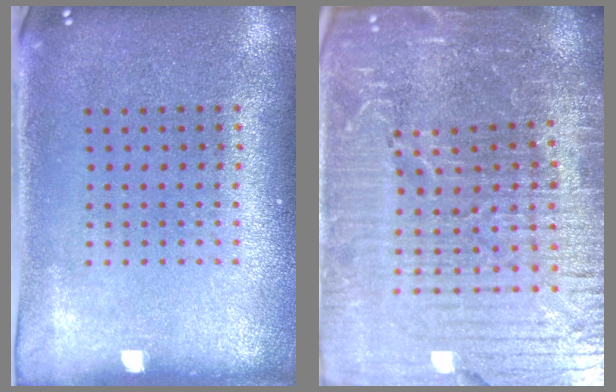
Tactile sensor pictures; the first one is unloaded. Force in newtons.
{"total": 7.1, "press": 6.1, "slide": 3.6}